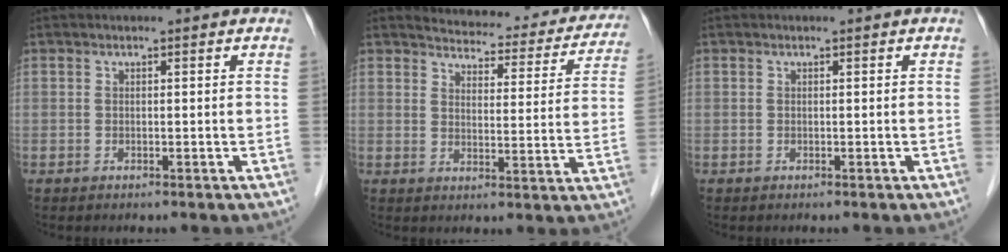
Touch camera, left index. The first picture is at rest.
{"total": 17.2, "force": [15.9, 4.9, 4.2], "torque": [-0.025, -0.032, 0.167]}
{"total": 0.0}